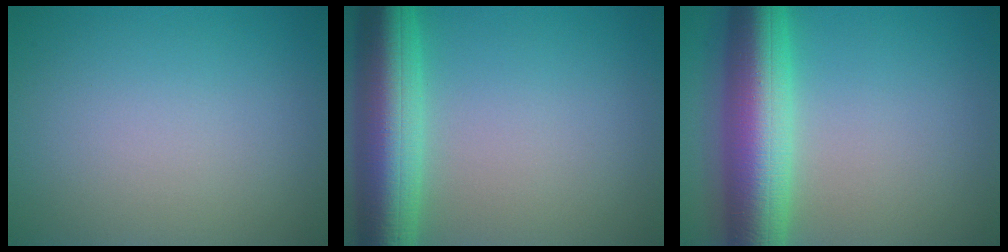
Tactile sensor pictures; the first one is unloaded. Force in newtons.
{"total": 8.9, "press": 8.9, "slide": 0.3}
{"total": 9.8, "press": 9.8, "slide": 0.1}